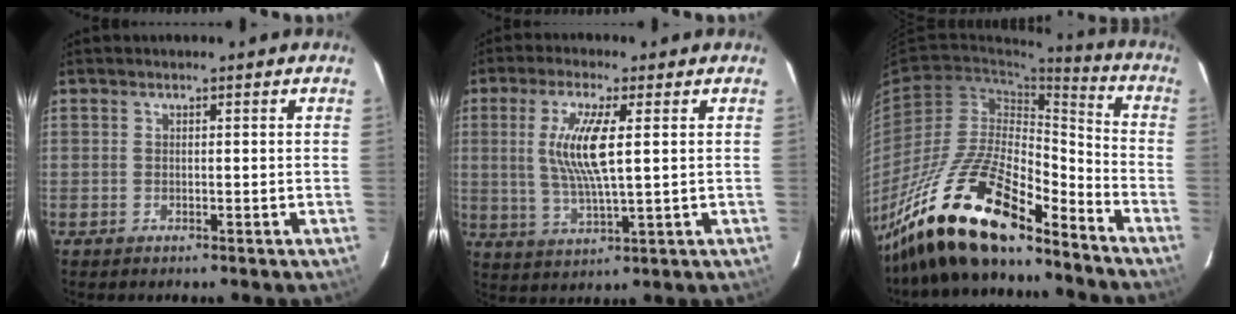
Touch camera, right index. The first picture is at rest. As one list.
[{"total": 9.5, "force": [1.8, 1.4, 9.2], "torque": [-0.183, -0.004, 0.037]}, {"total": 21.3, "force": [-16.6, 5.8, 12.0], "torque": [-0.238, -0.014, -0.303]}]